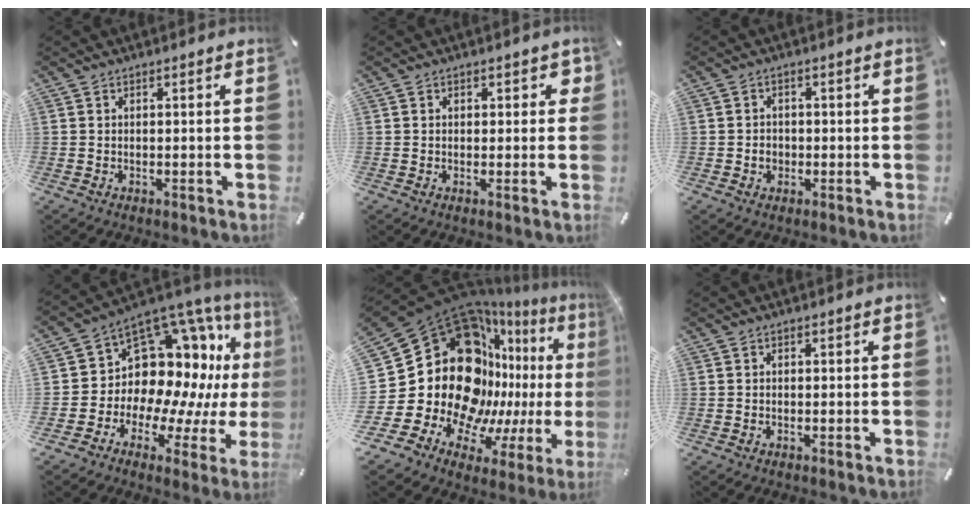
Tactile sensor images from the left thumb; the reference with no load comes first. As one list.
[{"total": 1.9, "force": [0.4, 1.4, 1.3], "torque": [-0.003, -0.003, -0.001]}, {"total": 2.6, "force": [-0.6, 2.3, 1.1], "torque": [-0.021, 0.005, -0.013]}, {"total": 14.2, "force": [5.5, 10.8, 7.4], "torque": [-0.105, -0.097, 0.112]}, {"total": 34.5, "force": [3.5, 24.2, 24.3], "torque": [-0.445, -0.100, 0.130]}, {"total": 0.0}]